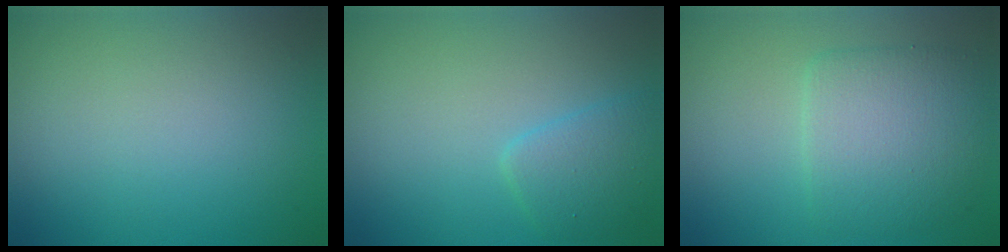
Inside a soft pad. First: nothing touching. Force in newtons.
{"total": 2.4, "press": 2.4, "slide": 0.0}
{"total": 4.9, "press": 4.8, "slide": 0.3}